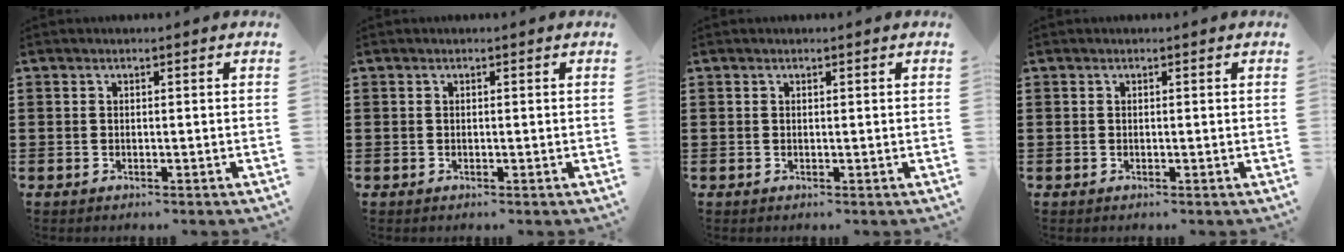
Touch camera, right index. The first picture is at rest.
{"total": 0.0}
{"total": 0.0}
{"total": 0.0}